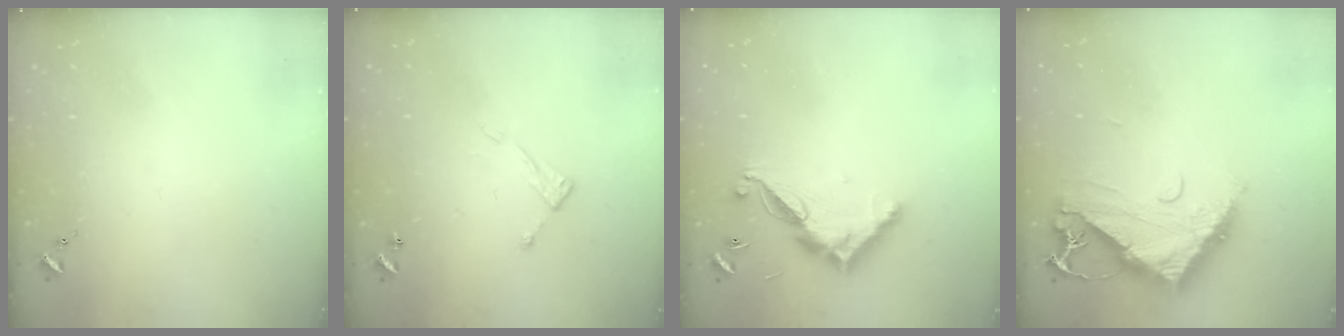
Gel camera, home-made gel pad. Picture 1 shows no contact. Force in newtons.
{"total": 6.2, "press": 6.2, "slide": 0.4}
{"total": 12.2, "press": 12.1, "slide": 0.3}
{"total": 11.6, "press": 11.6, "slide": 1.1}